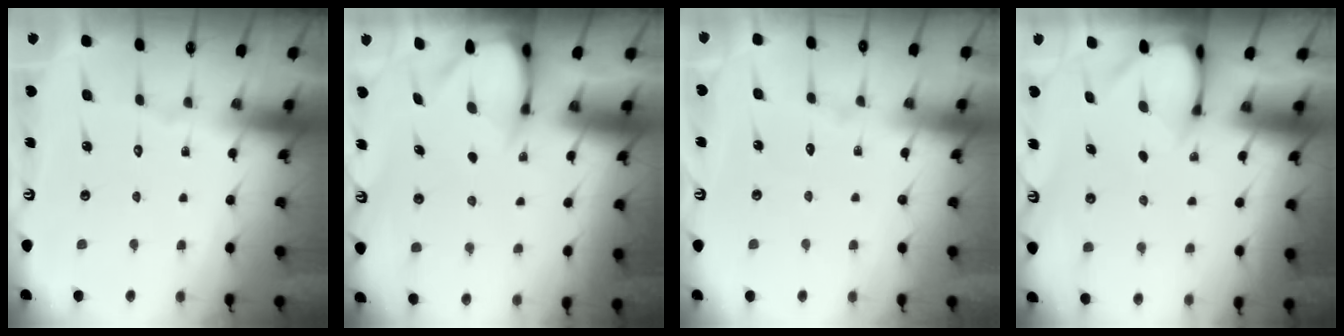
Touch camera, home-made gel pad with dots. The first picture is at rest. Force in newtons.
{"total": 3.5, "press": 3.4, "slide": 0.3}
{"total": 2.8, "press": 2.8, "slide": 0.4}
{"total": 3.0, "press": 3.0, "slide": 0.3}